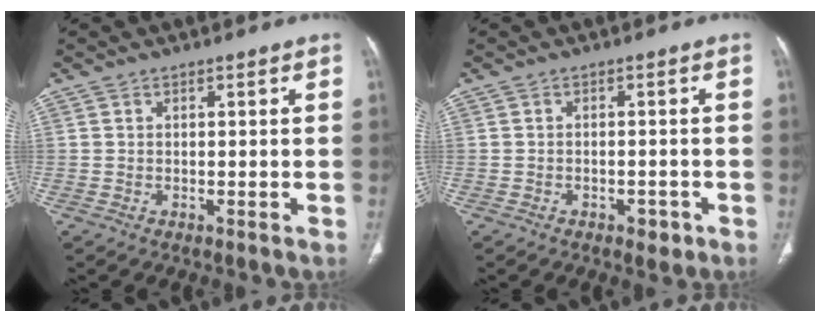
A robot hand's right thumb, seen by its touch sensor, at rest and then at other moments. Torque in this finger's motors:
{"motor_torque": [0.02, 0.07, -0.19, 0.08, -0.02]}